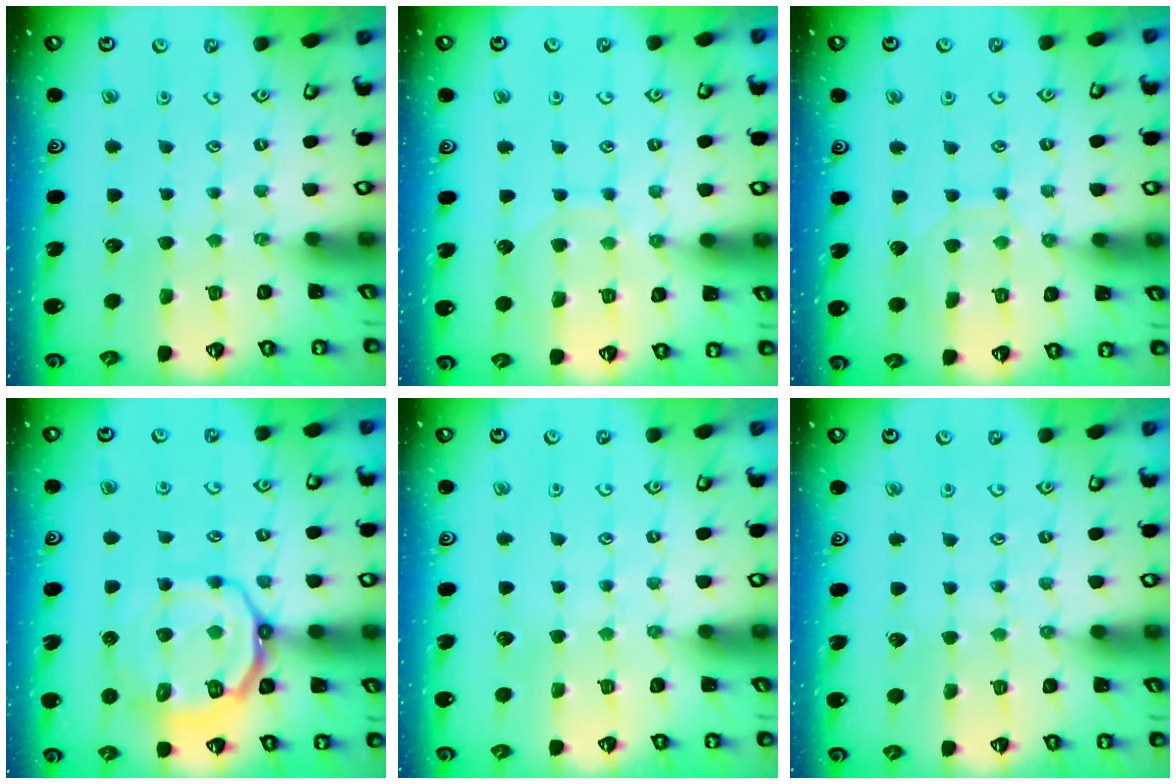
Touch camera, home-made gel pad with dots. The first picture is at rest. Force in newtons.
{"total": 9.0, "press": 9.0, "slide": 0.7}
{"total": 8.1, "press": 8.1, "slide": 0.6}
{"total": 13.5, "press": 13.3, "slide": 2.2}
{"total": 4.3, "press": 4.3, "slide": 0.6}
{"total": 5.1, "press": 5.1, "slide": 0.6}